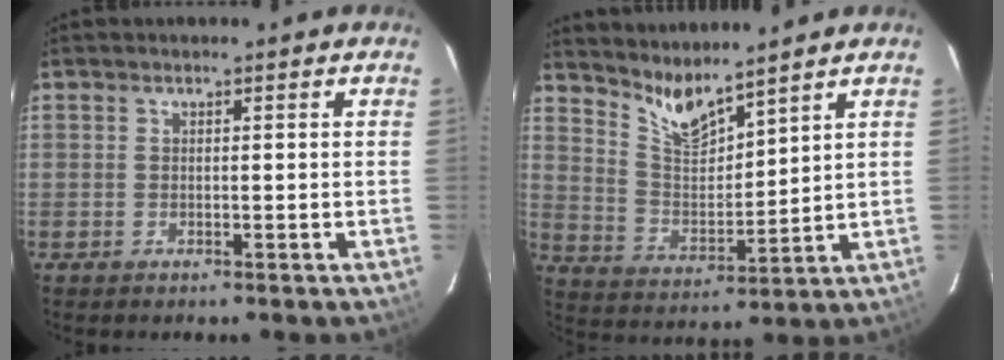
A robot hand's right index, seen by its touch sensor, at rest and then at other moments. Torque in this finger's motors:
{"motor_torque": [-0.34, 0.42, 0.02, 0.01]}